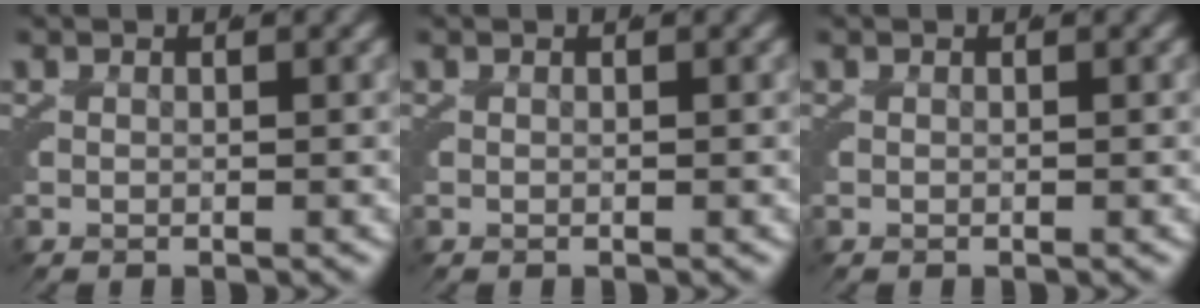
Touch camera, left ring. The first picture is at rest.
{"total": 0.0}
{"total": 0.0}